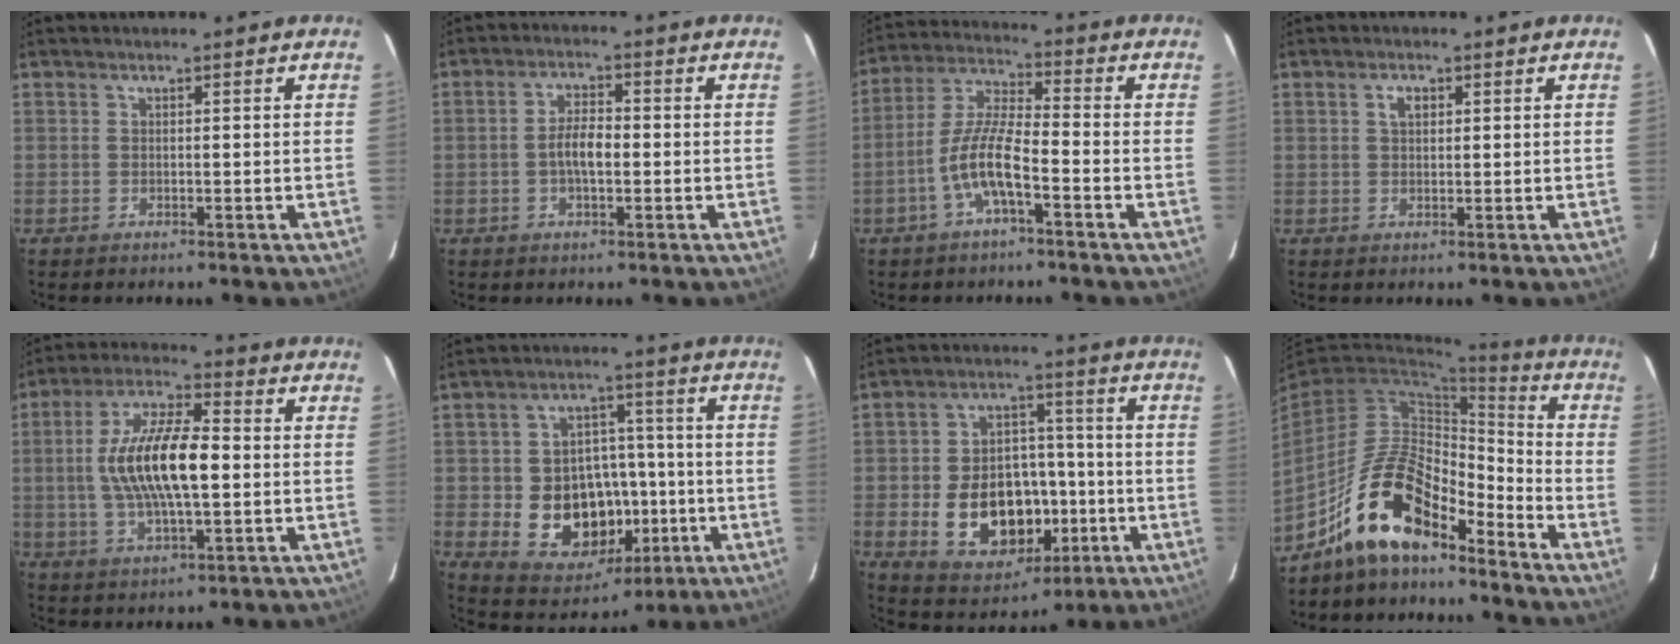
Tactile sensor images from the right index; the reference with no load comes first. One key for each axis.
{"total": 4.5, "fx": -0.8, "fy": 1.7, "fz": 4.1, "tx": -0.080, "ty": 0.008, "tz": -0.015}
{"total": 8.8, "fx": -4.0, "fy": 1.7, "fz": 7.7, "tx": -0.167, "ty": 0.006, "tz": -0.079}
{"total": 2.3, "fx": 0.8, "fy": 1.4, "fz": 1.6, "tx": -0.027, "ty": 0.006, "tz": 0.014}
{"total": 15.2, "fx": 0.0, "fy": 5.0, "fz": 14.3, "tx": -0.277, "ty": 0.010, "tz": -0.001}
{"total": 16.1, "fx": -3.5, "fy": 12.7, "fz": 9.3, "tx": -0.196, "ty": 0.015, "tz": -0.029}
{"total": 16.7, "fx": -4.0, "fy": 11.7, "fz": 11.3, "tx": -0.228, "ty": 0.018, "tz": -0.038}
{"total": 14.3, "fx": -10.8, "fy": 5.1, "fz": 7.9, "tx": -0.155, "ty": 0.021, "tz": -0.200}